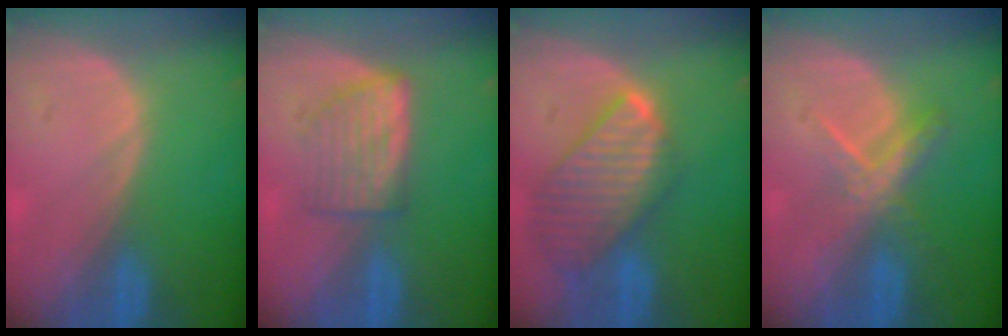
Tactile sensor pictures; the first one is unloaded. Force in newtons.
{"total": 5.8, "press": 5.4, "slide": 2.1}
{"total": 9.7, "press": 8.4, "slide": 4.9}
{"total": 5.5, "press": 4.9, "slide": 2.5}